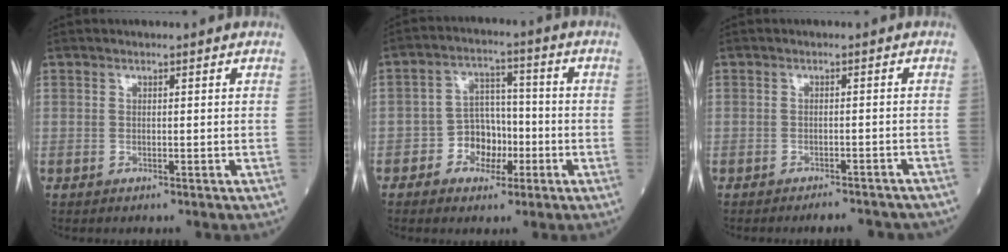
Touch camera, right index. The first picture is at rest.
{"total": 6.5, "force": [-2.3, 4.8, 3.6], "torque": [-0.060, 0.022, -0.040]}
{"total": 5.9, "force": [-5.5, 1.3, 1.9], "torque": [-0.012, -0.004, -0.066]}